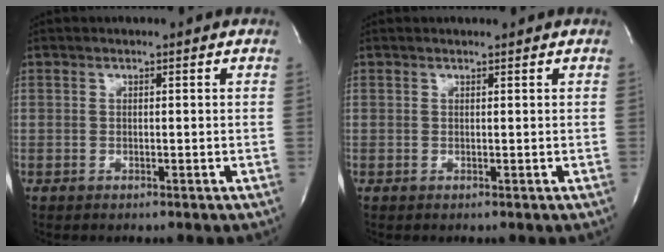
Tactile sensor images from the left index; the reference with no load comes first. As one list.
[{"total": 0.8, "force": [0.7, -0.1, 0.2], "torque": [-0.004, 0.005, 0.013]}]